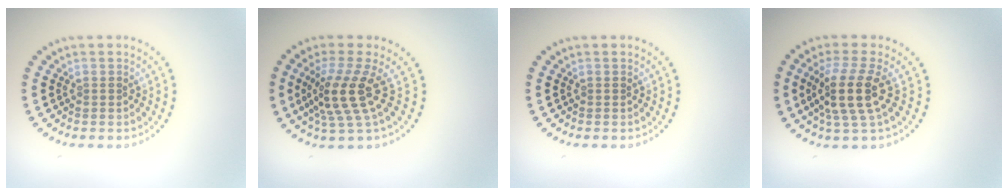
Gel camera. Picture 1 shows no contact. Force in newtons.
{"total": 4.3, "press": 3.1, "slide": 3.0}
{"total": 0.0}
{"total": 4.2, "press": 3.4, "slide": 2.4}